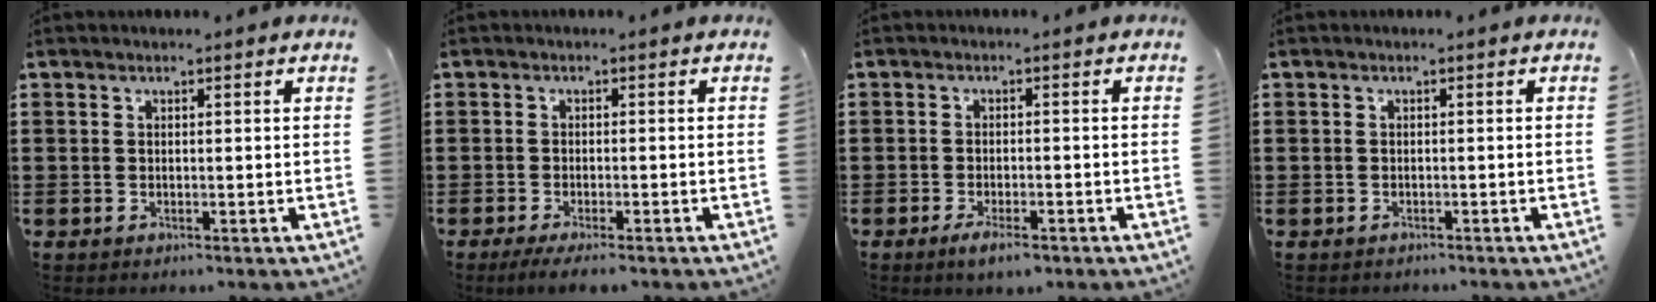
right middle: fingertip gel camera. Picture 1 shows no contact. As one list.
[{"total": 1.8, "force": [-1.4, 0.1, 1.1], "torque": [-0.025, -0.002, -0.028]}, {"total": 3.1, "force": [-1.9, 0.8, 2.2], "torque": [-0.044, 0.000, -0.036]}, {"total": 0.8, "force": [-0.6, 0.4, -0.1], "torque": [0.001, 0.004, -0.015]}]